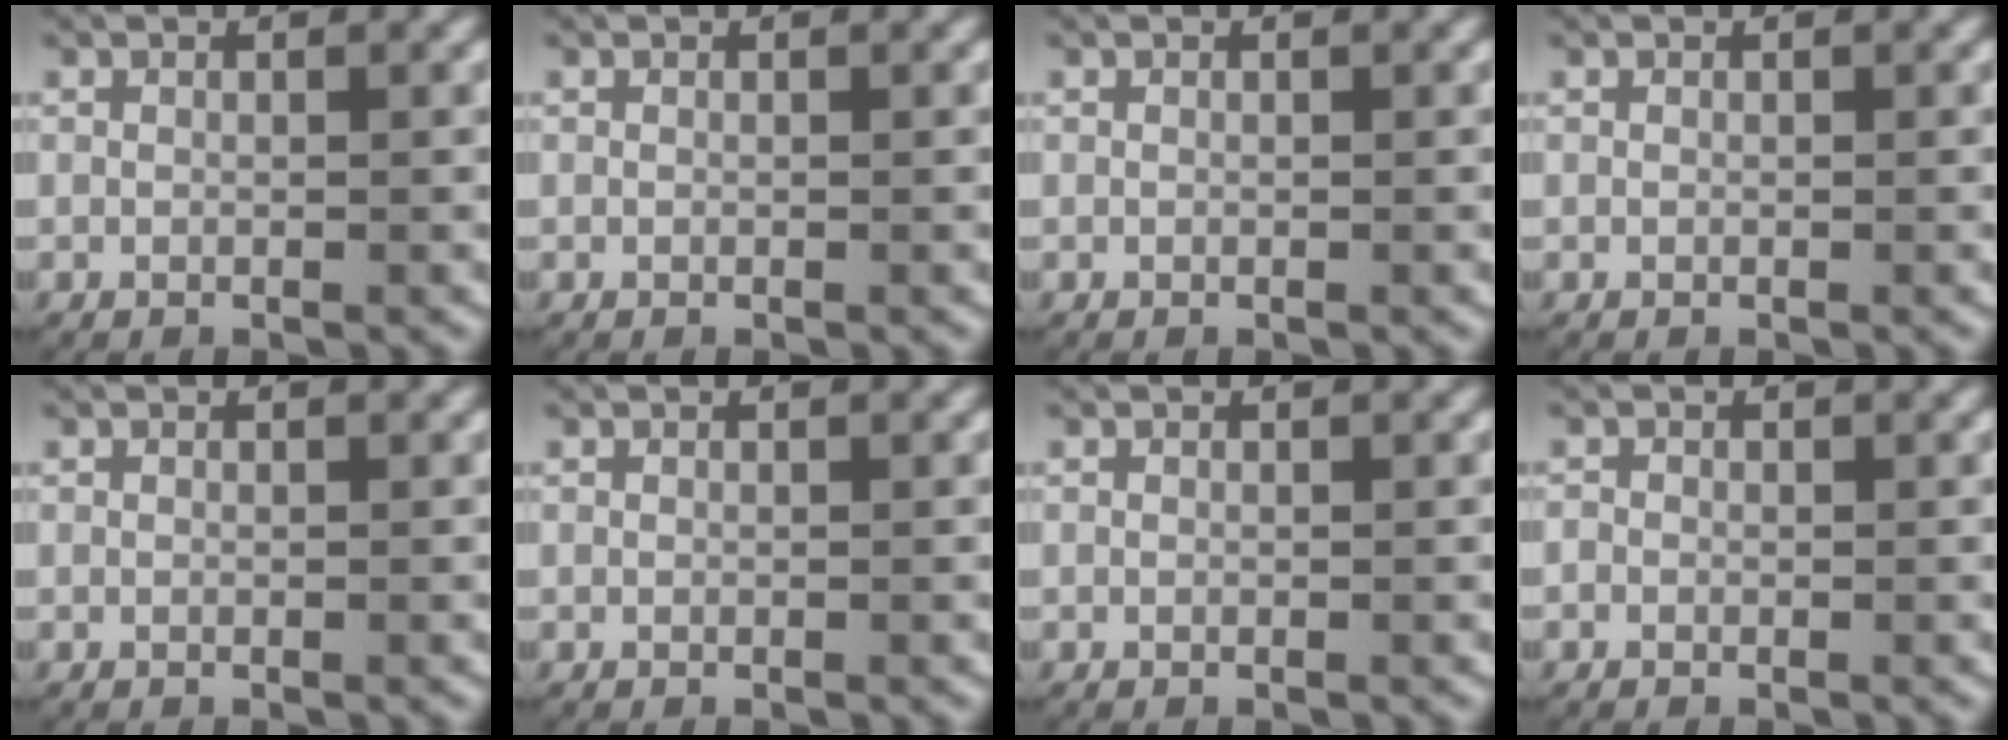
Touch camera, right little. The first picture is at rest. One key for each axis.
{"total": 0.0}
{"total": 0.0}
{"total": 0.0}
{"total": 0.0}
{"total": 0.0}
{"total": 0.0}
{"total": 0.8, "fx": -0.2, "fy": 0.7, "fz": 0.1, "tx": 0.000, "ty": 0.002, "tz": -0.009}